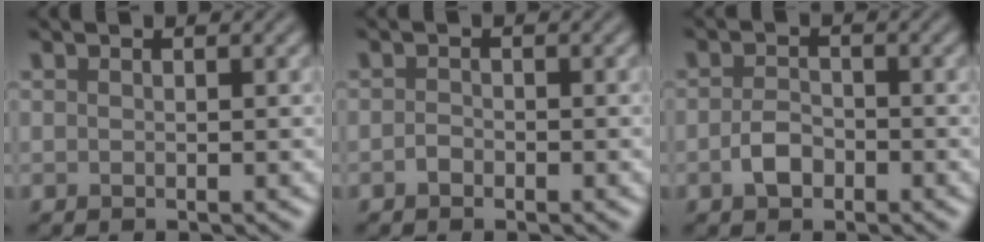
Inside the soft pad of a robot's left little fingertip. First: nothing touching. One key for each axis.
{"total": 0.8, "fx": -0.4, "fy": 0.5, "fz": 0.4, "tx": -0.008, "ty": -0.001, "tz": -0.011}
{"total": 2.2, "fx": -0.9, "fy": 1.4, "fz": 1.4, "tx": -0.028, "ty": 0.003, "tz": -0.022}